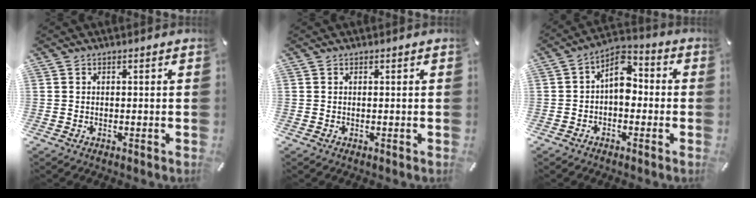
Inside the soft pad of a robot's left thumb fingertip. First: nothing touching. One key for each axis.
{"total": 0.0}
{"total": 7.2, "fx": -0.1, "fy": 4.8, "fz": 5.4, "tx": -0.084, "ty": 0.005, "tz": -0.004}